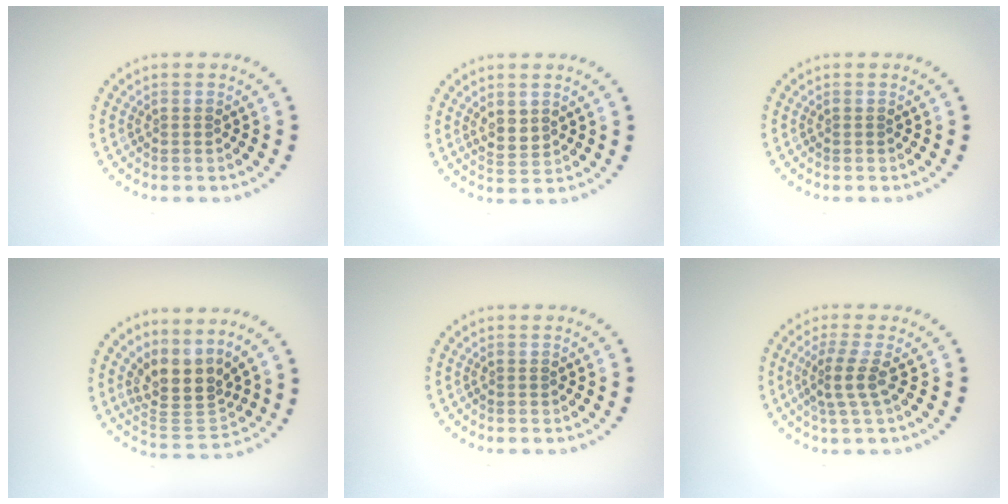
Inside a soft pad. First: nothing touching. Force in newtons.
{"total": 1.9, "press": 1.6, "slide": 1.1}
{"total": 0.0}
{"total": 4.1, "press": 3.1, "slide": 2.7}
{"total": 0.0}
{"total": 2.7, "press": 1.9, "slide": 1.9}